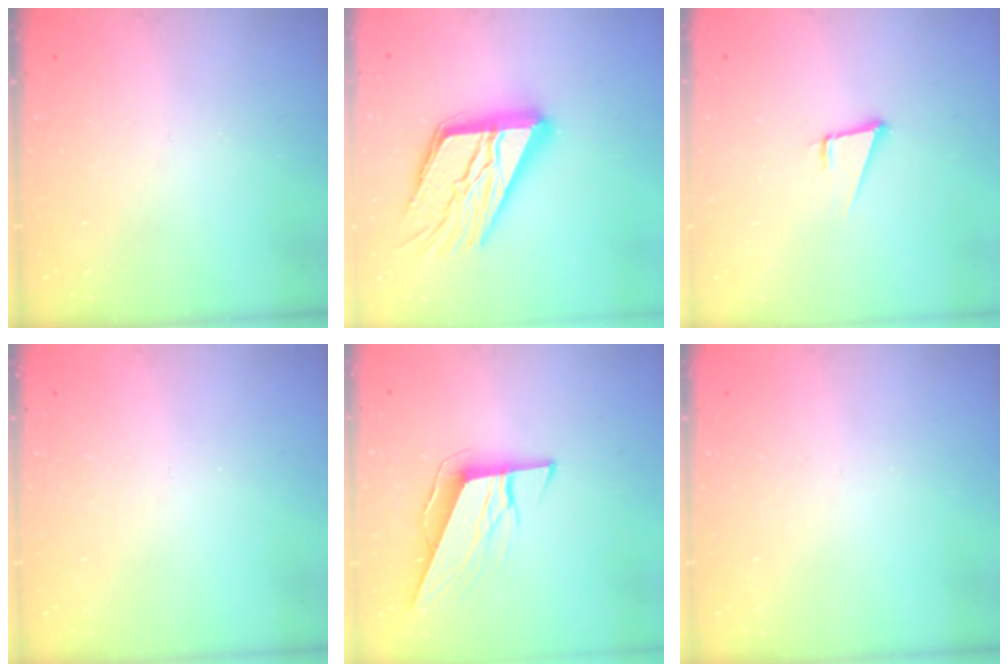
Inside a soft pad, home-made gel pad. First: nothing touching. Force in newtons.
{"total": 22.8, "press": 22.7, "slide": 2.2}
{"total": 4.3, "press": 3.4, "slide": 2.6}
{"total": 0.0}
{"total": 9.5, "press": 9.3, "slide": 1.9}
{"total": 0.0}